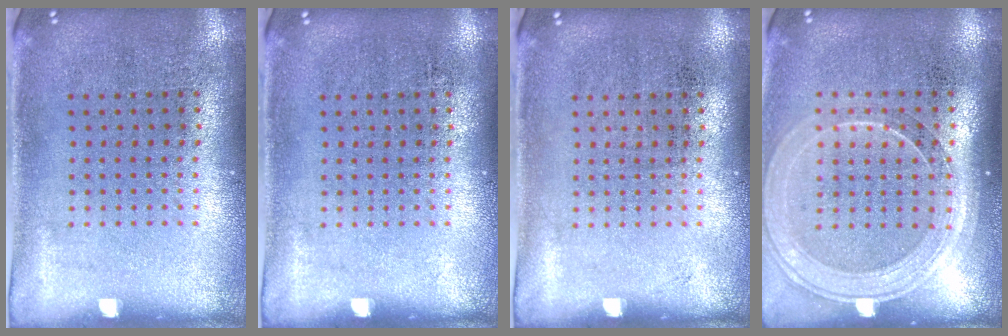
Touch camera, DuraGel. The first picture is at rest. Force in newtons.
{"total": 0.0}
{"total": 0.0}
{"total": 1.7, "press": 1.6, "slide": 0.7}